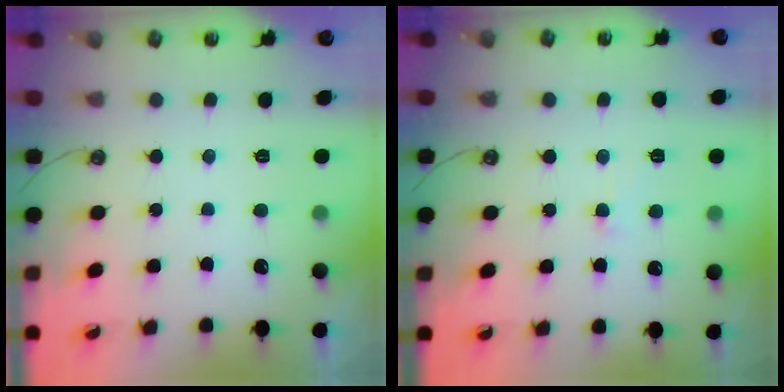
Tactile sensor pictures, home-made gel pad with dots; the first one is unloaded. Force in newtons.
{"total": 0.9, "press": 0.6, "slide": 0.7}